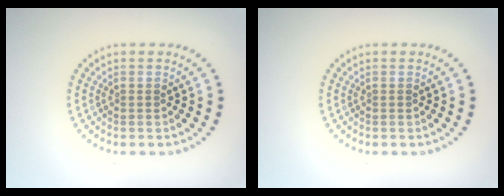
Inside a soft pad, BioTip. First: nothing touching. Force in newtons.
{"total": 0.0}